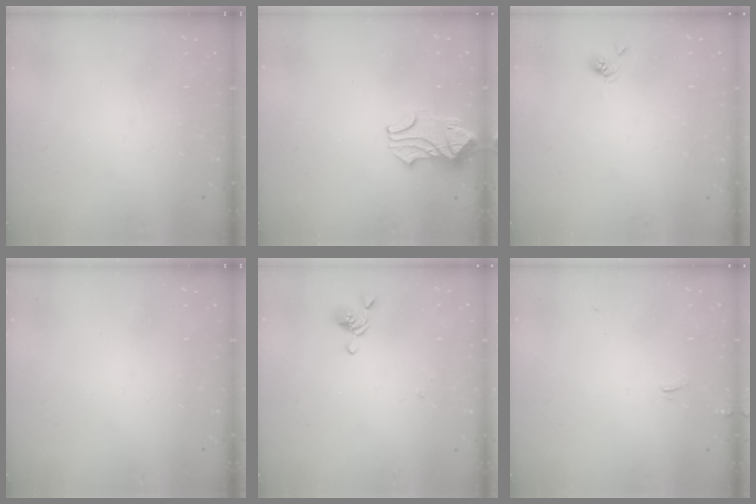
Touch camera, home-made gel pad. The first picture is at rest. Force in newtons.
{"total": 2.0, "press": 1.9, "slide": 0.7}
{"total": 2.0, "press": 1.9, "slide": 0.3}
{"total": 0.0}
{"total": 2.6, "press": 2.5, "slide": 0.6}
{"total": 1.2, "press": 1.0, "slide": 0.6}